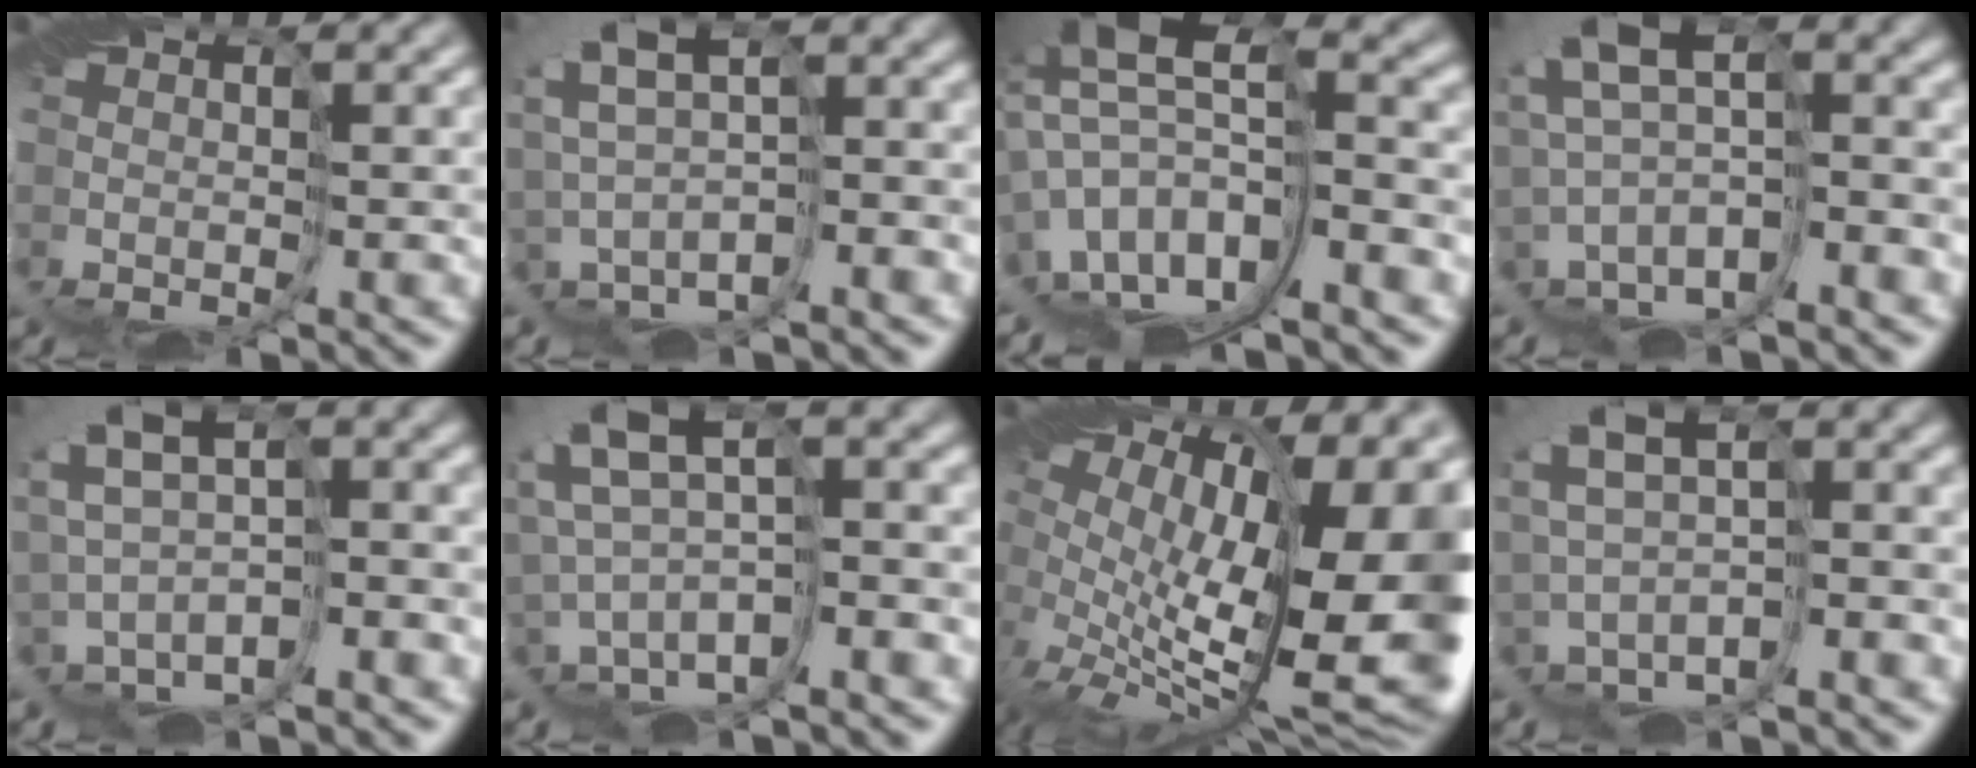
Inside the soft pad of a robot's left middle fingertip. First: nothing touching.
{"total": 3.5, "force": [1.5, 0.5, 3.1], "torque": [-0.053, 0.029, 0.025]}
{"total": 9.1, "force": [-1.9, 4.4, 7.7], "torque": [-0.167, 0.004, -0.007]}
{"total": 5.2, "force": [0.2, 2.0, 4.8], "torque": [-0.113, 0.024, 0.010]}
{"total": 3.7, "force": [1.2, 0.8, 3.4], "torque": [-0.065, 0.026, 0.025]}
{"total": 5.2, "force": [2.3, 1.2, 4.5], "torque": [-0.098, 0.028, 0.037]}
{"total": 12.9, "force": [2.4, 6.6, 10.8], "torque": [-0.156, -0.013, 0.064]}
{"total": 3.2, "force": [1.2, 0.3, 3.0], "torque": [-0.054, 0.028, 0.019]}